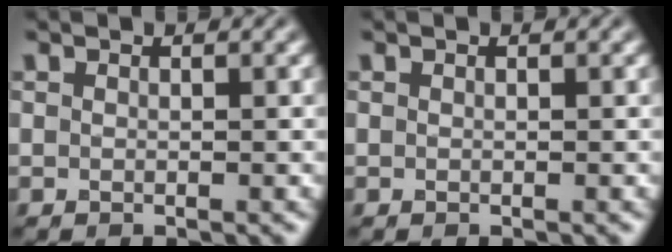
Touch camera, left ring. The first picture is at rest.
{"total": 0.0}